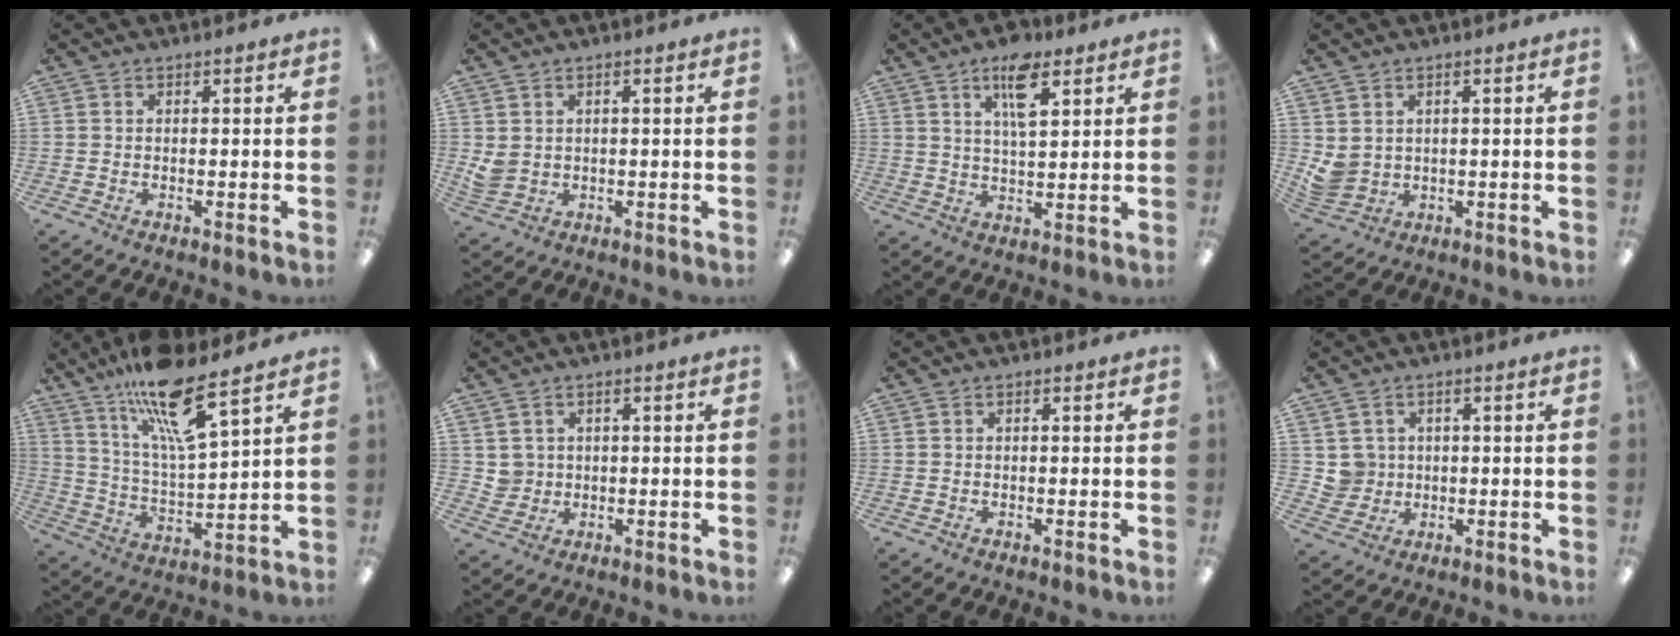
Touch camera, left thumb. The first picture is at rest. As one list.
[{"total": 3.0, "force": [0.8, 2.5, 1.4], "torque": [-0.019, -0.004, 0.017]}, {"total": 9.1, "force": [5.0, 3.5, 6.6], "torque": [-0.102, -0.015, 0.081]}, {"total": 3.9, "force": [1.4, 3.4, 1.3], "torque": [-0.028, -0.012, 0.028]}, {"total": 15.6, "force": [11.3, 2.8, 10.4], "torque": [-0.188, -0.060, 0.185]}, {"total": 3.3, "force": [1.3, 3.0, -0.3], "torque": [0.002, -0.002, 0.023]}, {"total": 0.0}, {"total": 4.3, "force": [1.1, 4.2, -0.1], "torque": [-0.005, 0.005, 0.023]}]